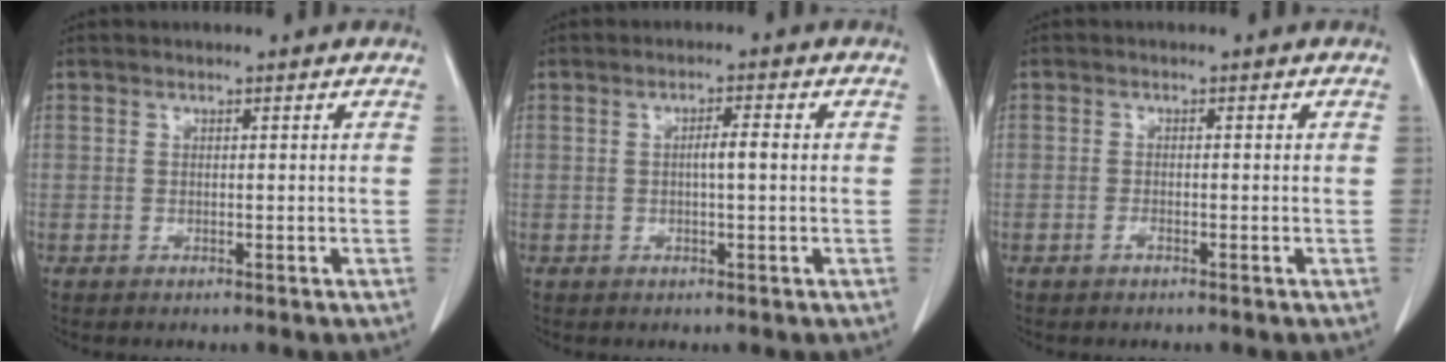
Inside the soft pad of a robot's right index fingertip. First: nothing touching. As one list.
[{"total": 2.6, "force": [0.0, 0.2, 2.6], "torque": [-0.047, 0.003, -0.001]}, {"total": 0.7, "force": [-0.5, 0.1, 0.5], "torque": [-0.012, 0.000, -0.009]}]